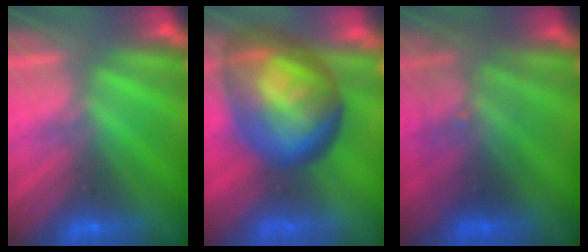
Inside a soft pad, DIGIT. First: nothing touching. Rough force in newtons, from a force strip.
{"total": 7.7}
{"total": 2.7}